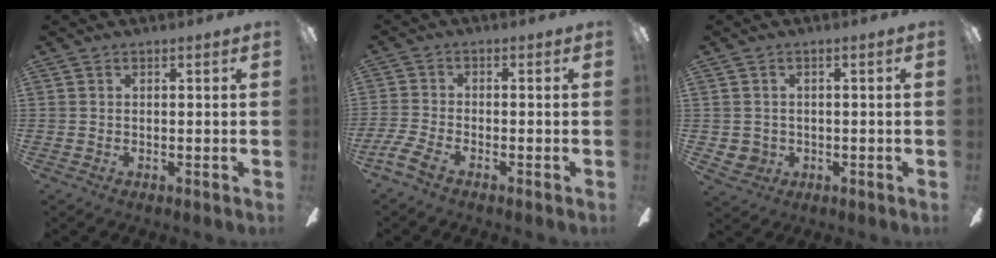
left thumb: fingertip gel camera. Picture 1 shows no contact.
{"total": 4.6, "force": [-3.0, 1.2, 3.3], "torque": [-0.077, -0.001, -0.055]}
{"total": 2.8, "force": [0.4, 2.6, 0.8], "torque": [-0.027, 0.002, 0.005]}